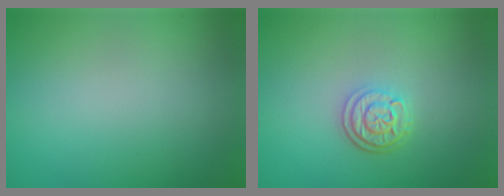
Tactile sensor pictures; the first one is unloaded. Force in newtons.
{"total": 2.9, "press": 2.4, "slide": 1.7}